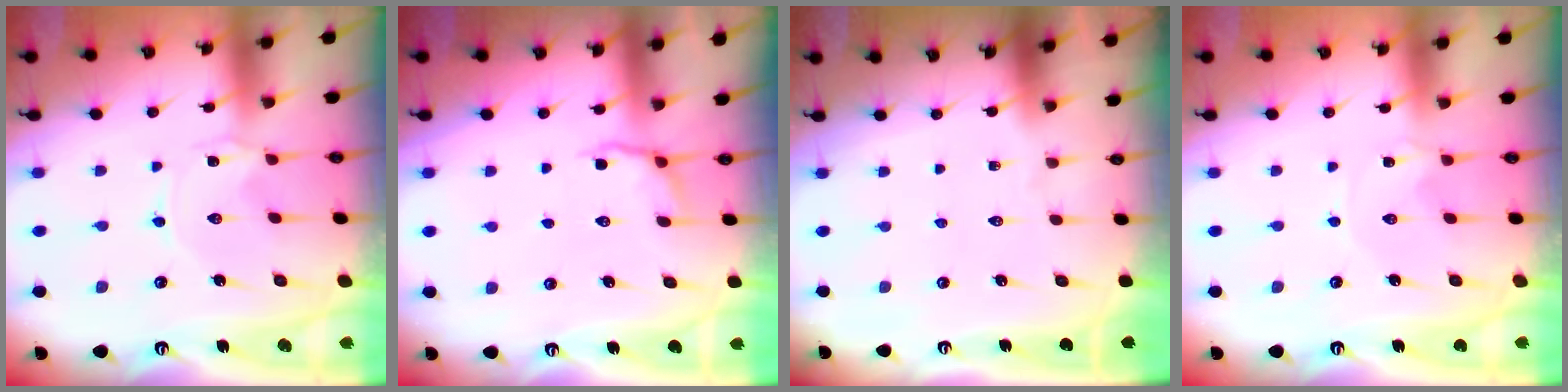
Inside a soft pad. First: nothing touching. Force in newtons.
{"total": 4.1, "press": 3.5, "slide": 2.1}
{"total": 0.0}
{"total": 0.0}